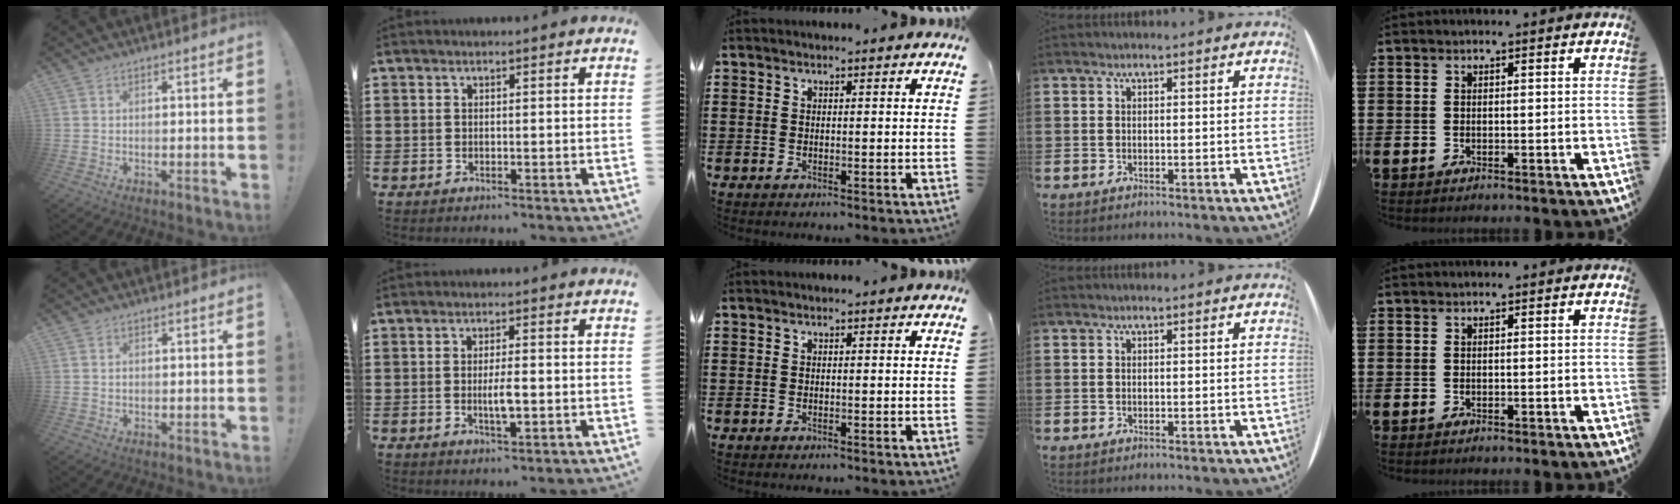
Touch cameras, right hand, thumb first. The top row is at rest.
{"thumb": {"total": 0.6, "force": [0.0, 0.5, 0.1], "torque": [-0.010, 0.005, 0.002]}, "index": {"total": 3.7, "force": [-0.6, 0.9, 3.5], "torque": [-0.070, -0.003, -0.013]}}